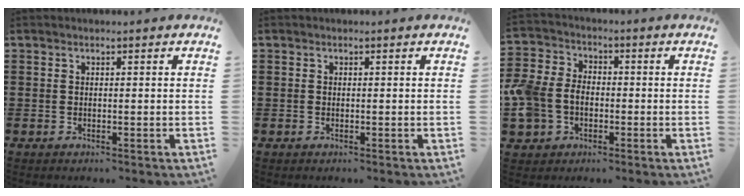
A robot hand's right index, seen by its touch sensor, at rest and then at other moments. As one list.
[{"total": 0.0}, {"total": 6.8, "force": [-1.6, 5.5, 3.7], "torque": [-0.117, 0.004, -0.040]}]